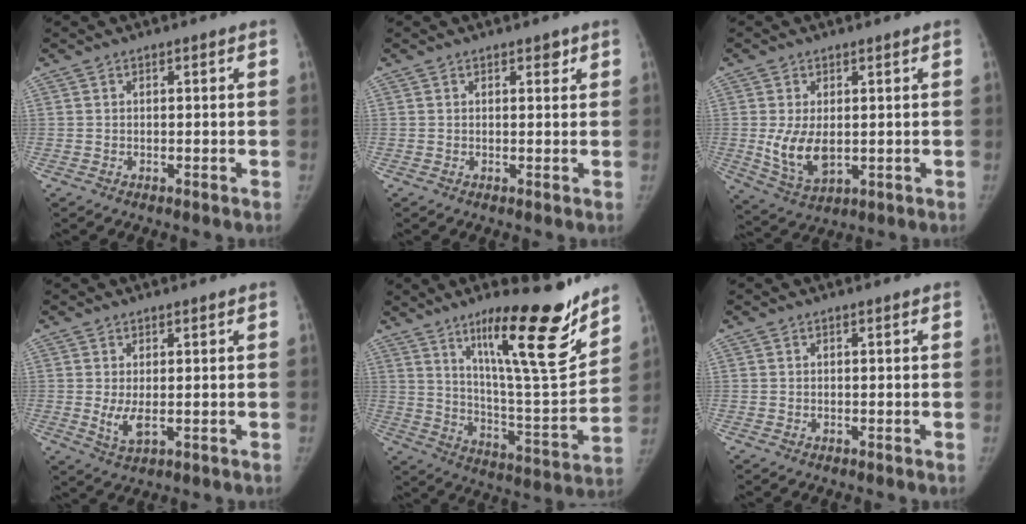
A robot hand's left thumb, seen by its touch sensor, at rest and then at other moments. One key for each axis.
{"total": 1.3, "fx": 0.9, "fy": 0.7, "fz": 0.7, "tx": 0.002, "ty": -0.004, "tz": 0.009}
{"total": 8.0, "fx": 0.0, "fy": 4.5, "fz": 6.6, "tx": -0.117, "ty": -0.017, "tz": 0.015}
{"total": 3.8, "fx": 0.3, "fy": 1.4, "fz": 3.5, "tx": -0.069, "ty": -0.010, "tz": 0.014}
{"total": 22.0, "fx": 14.7, "fy": 3.9, "fz": 15.9, "tx": -0.212, "ty": -0.091, "tz": 0.243}
{"total": 0.0}